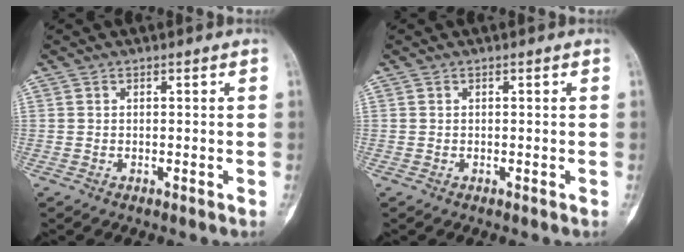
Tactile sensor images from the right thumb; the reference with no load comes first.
{"total": 0.0}